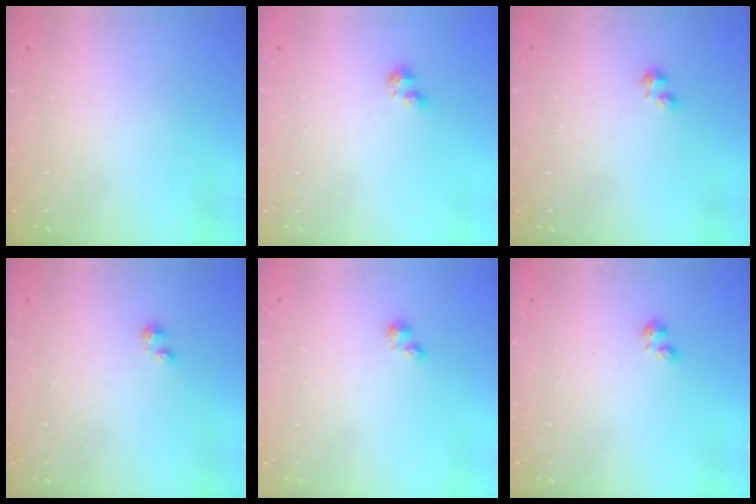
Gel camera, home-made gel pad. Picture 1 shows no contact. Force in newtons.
{"total": 2.8, "press": 2.8, "slide": 0.5}
{"total": 1.5, "press": 1.5, "slide": 0.3}
{"total": 0.0}
{"total": 1.9, "press": 1.8, "slide": 0.2}
{"total": 1.5, "press": 1.5, "slide": 0.3}